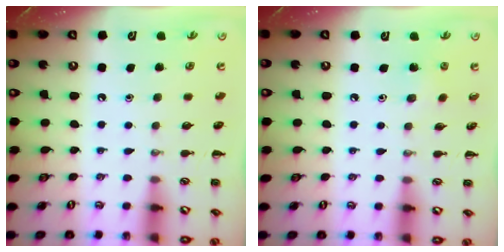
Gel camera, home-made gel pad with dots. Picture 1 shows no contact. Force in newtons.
{"total": 2.7, "press": 2.5, "slide": 0.8}